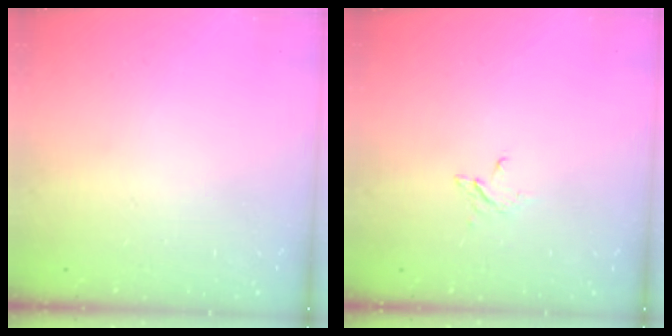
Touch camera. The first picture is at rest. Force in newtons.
{"total": 2.8, "press": 2.8, "slide": 0.3}